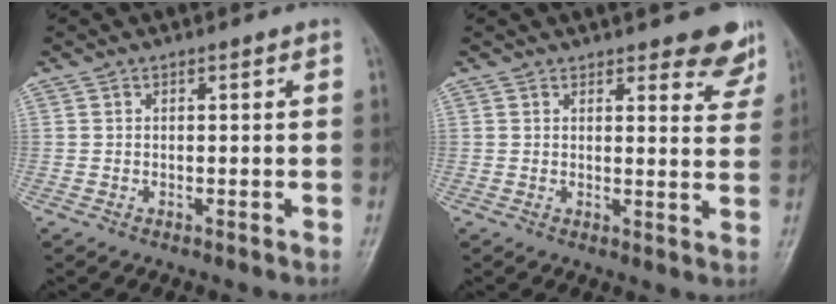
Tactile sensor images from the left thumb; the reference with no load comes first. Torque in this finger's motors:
{"motor_torque": [-0.03, 0.06, -0.13, -0.30, 0.06]}